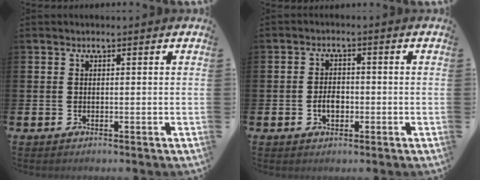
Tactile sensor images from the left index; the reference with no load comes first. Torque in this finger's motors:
{"motor_torque": [0.05, 0.01, 0.07, 0.04]}